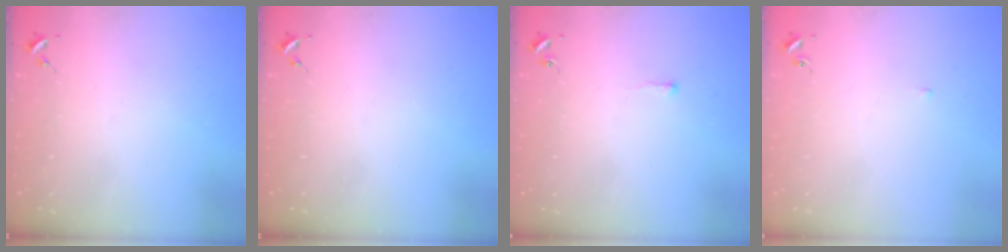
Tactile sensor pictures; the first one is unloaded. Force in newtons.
{"total": 0.0}
{"total": 2.6, "press": 2.6, "slide": 0.4}
{"total": 2.0, "press": 1.9, "slide": 0.4}